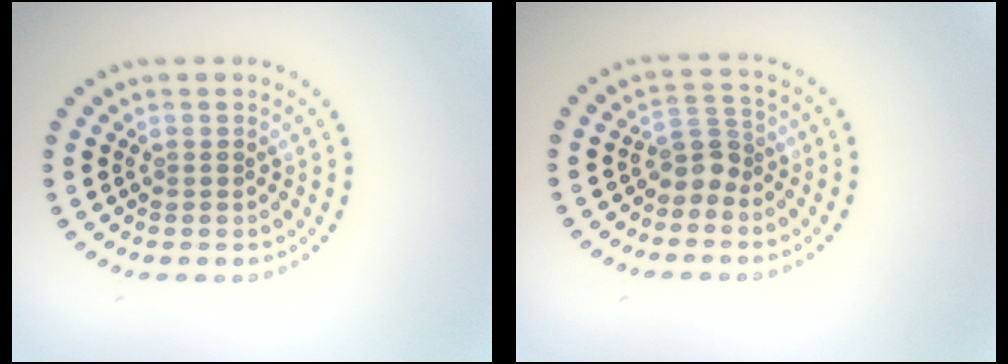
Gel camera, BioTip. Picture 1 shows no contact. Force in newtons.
{"total": 2.4, "press": 1.7, "slide": 1.7}